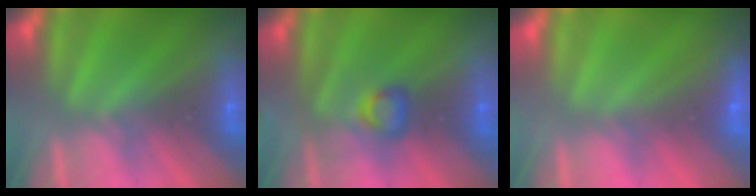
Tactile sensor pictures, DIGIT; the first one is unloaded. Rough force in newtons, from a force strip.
{"total": 2.7}
{"total": 3.1}